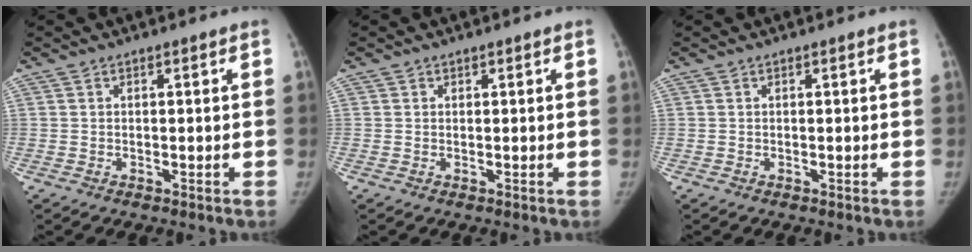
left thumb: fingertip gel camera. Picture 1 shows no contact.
{"total": 0.0}
{"total": 0.0}